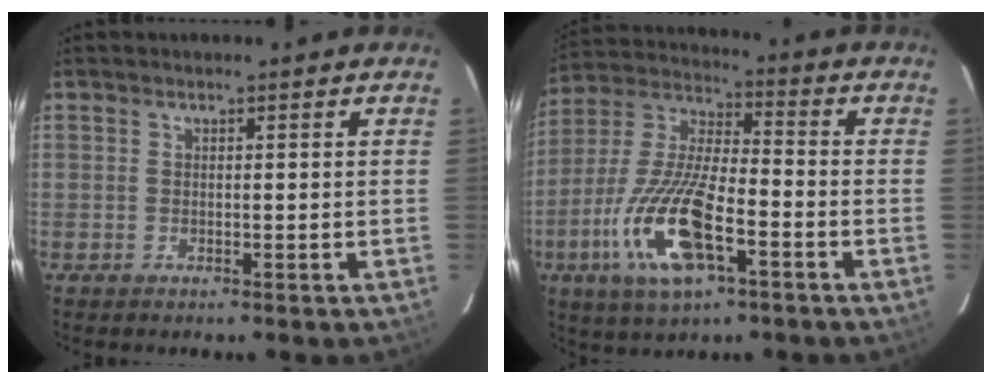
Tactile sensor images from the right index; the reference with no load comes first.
{"total": 18.0, "force": [-7.3, 6.2, 15.2], "torque": [-0.328, -0.018, -0.143]}